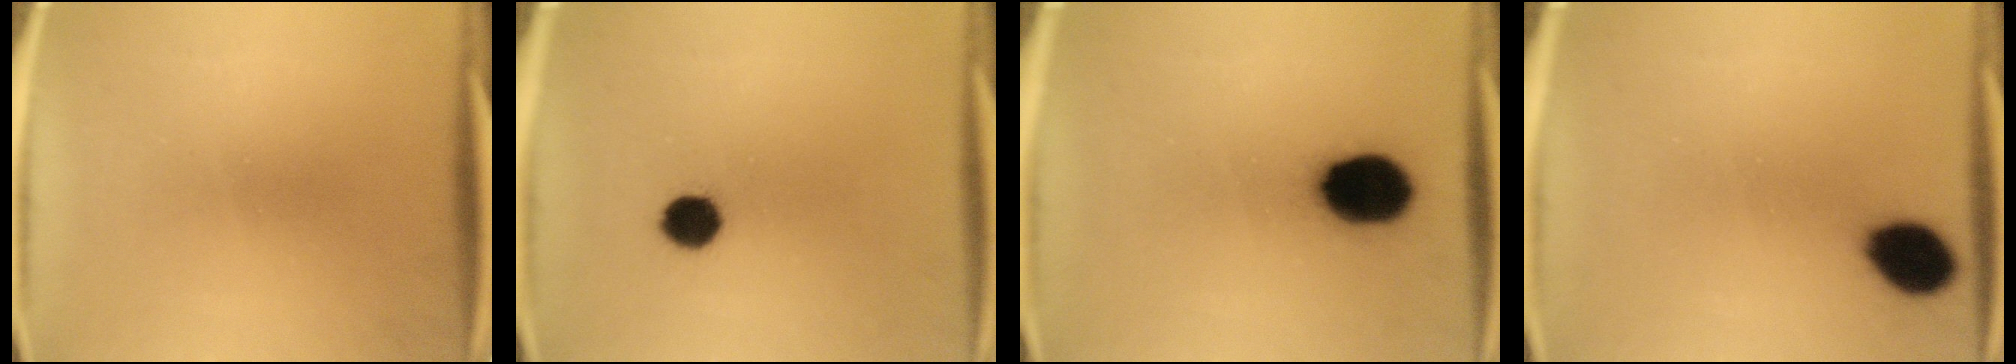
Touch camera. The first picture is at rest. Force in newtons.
{"total": 5.4}
{"total": 13.8}
{"total": 9.8}